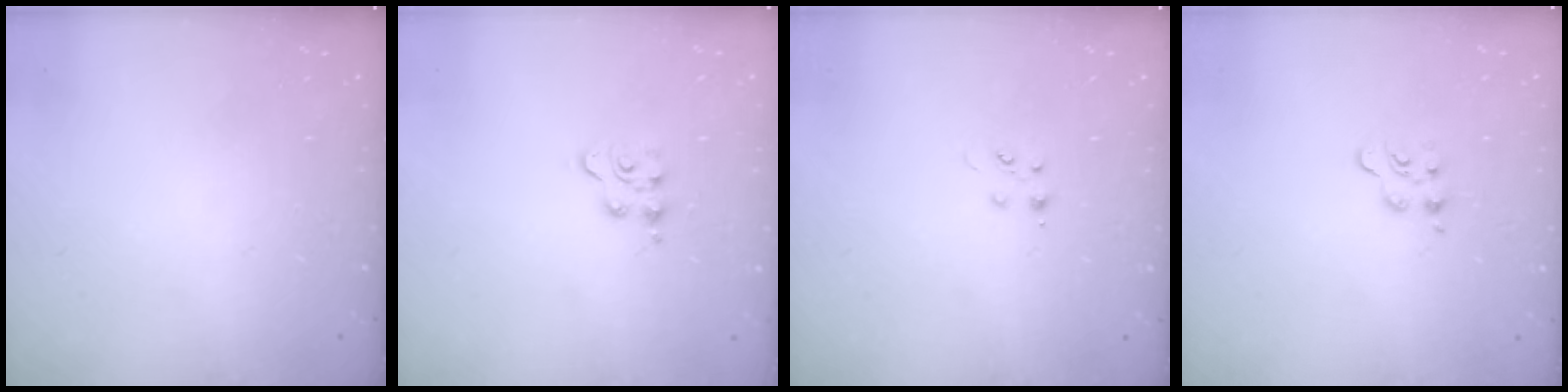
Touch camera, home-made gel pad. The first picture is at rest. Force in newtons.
{"total": 3.7, "press": 3.7, "slide": 0.5}
{"total": 3.8, "press": 3.8, "slide": 0.5}
{"total": 3.8, "press": 3.8, "slide": 0.3}